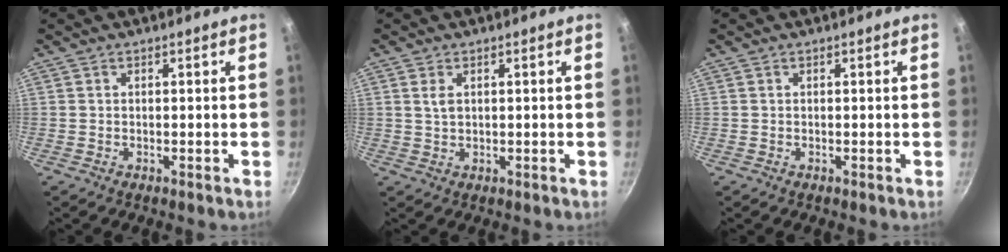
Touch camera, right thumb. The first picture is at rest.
{"total": 2.3, "force": [0.7, 1.4, 1.6], "torque": [-0.029, -0.003, 0.015]}
{"total": 0.0}